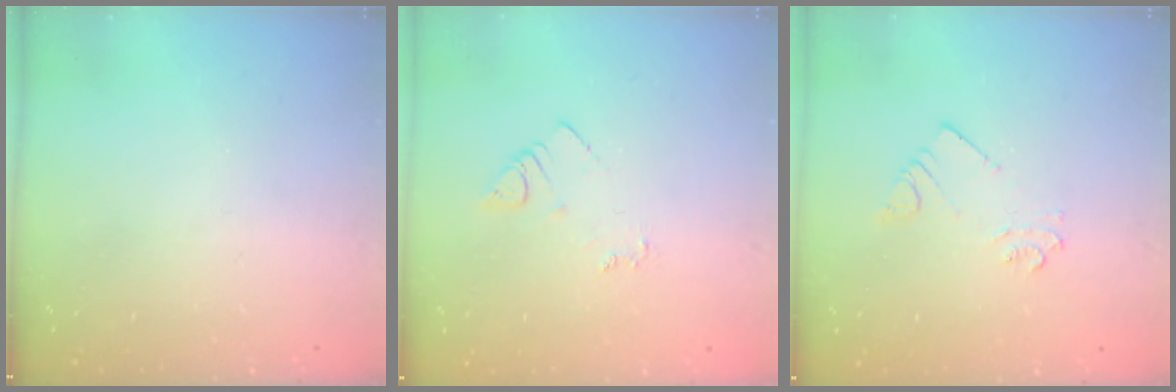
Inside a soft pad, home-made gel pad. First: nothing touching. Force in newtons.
{"total": 4.2, "press": 4.1, "slide": 0.6}
{"total": 3.2, "press": 3.2, "slide": 0.2}